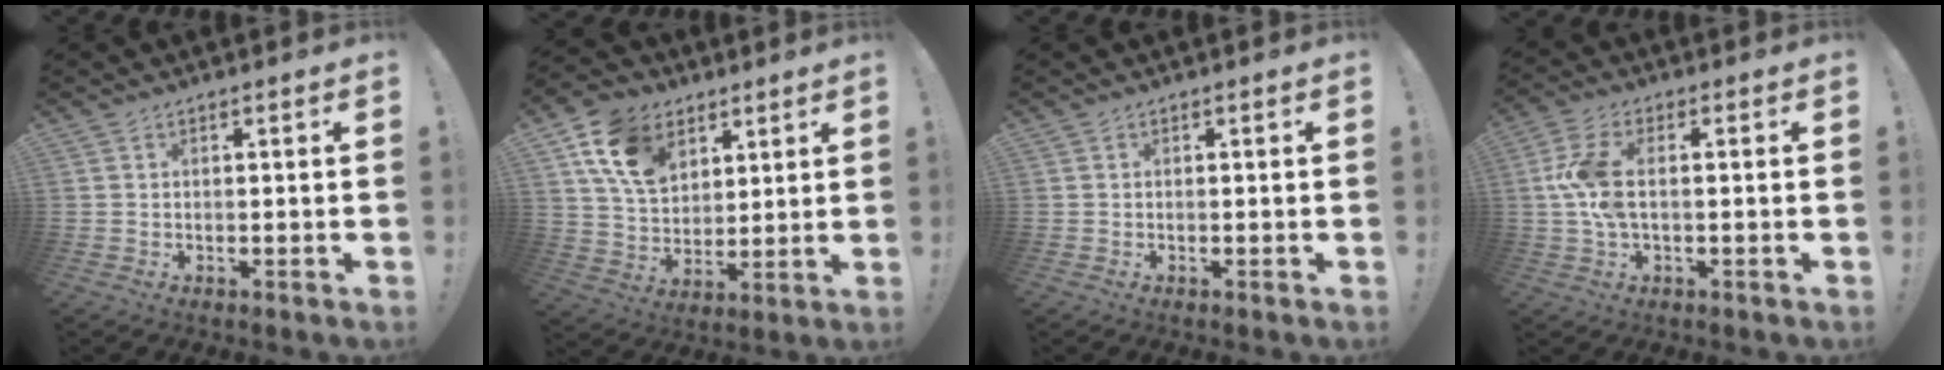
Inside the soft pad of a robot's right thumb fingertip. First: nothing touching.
{"total": 15.2, "force": [7.7, 10.6, 7.6], "torque": [-0.125, -0.027, 0.151]}
{"total": 0.0}
{"total": 9.2, "force": [0.0, 4.3, 8.1], "torque": [-0.165, 0.001, 0.003]}